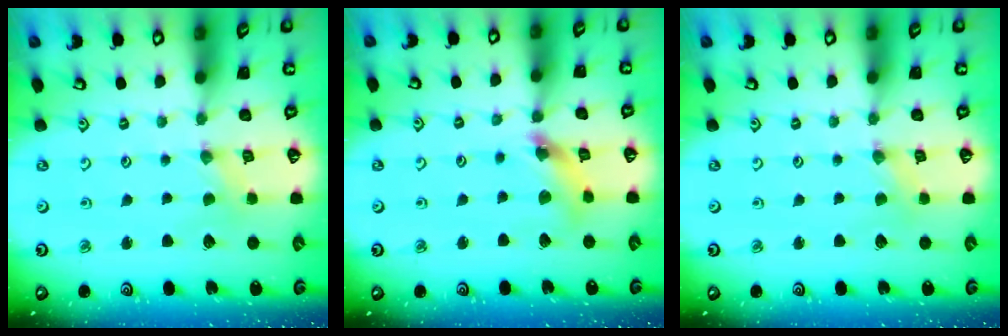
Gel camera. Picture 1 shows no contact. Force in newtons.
{"total": 9.5, "press": 9.5, "slide": 0.9}
{"total": 0.6, "press": 0.6, "slide": 0.1}